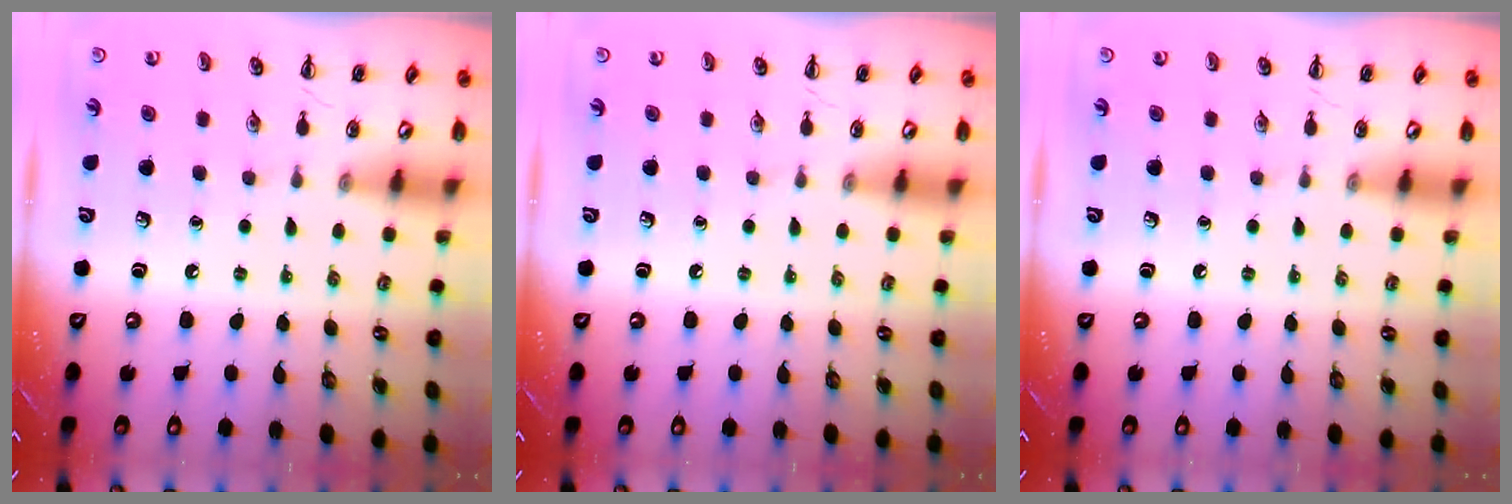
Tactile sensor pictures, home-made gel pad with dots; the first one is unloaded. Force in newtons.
{"total": 0.0}
{"total": 0.0}